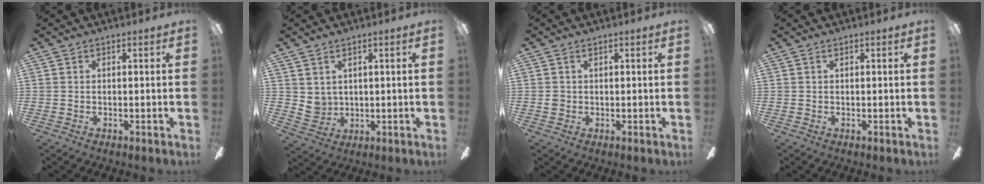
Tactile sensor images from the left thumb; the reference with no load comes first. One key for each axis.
{"total": 4.1, "fx": 2.5, "fy": 3.1, "fz": 1.0, "tx": -0.029, "ty": -0.009, "tz": 0.050}
{"total": 0.9, "fx": 0.3, "fy": 0.8, "fz": 0.4, "tx": -0.010, "ty": 0.005, "tz": 0.004}
{"total": 0.0}